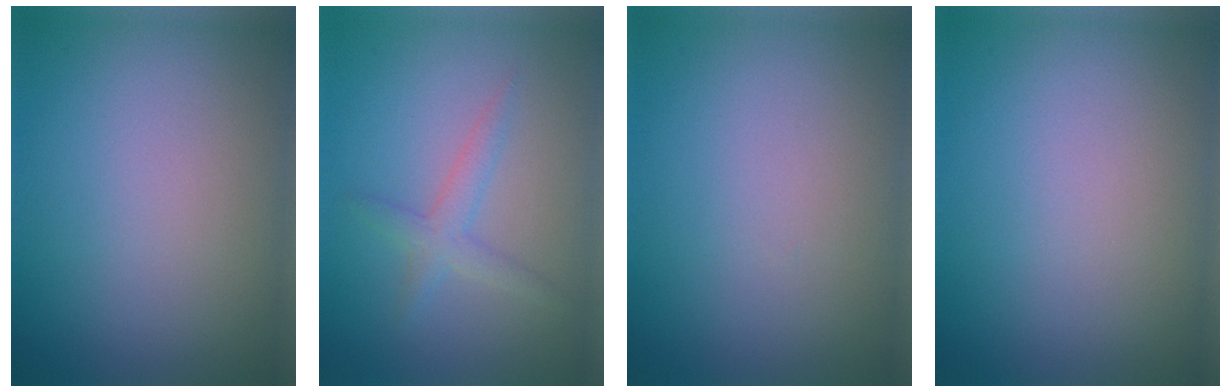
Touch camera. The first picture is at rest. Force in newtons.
{"total": 2.0, "press": 2.0, "slide": 0.1}
{"total": 0.0}
{"total": 0.0}